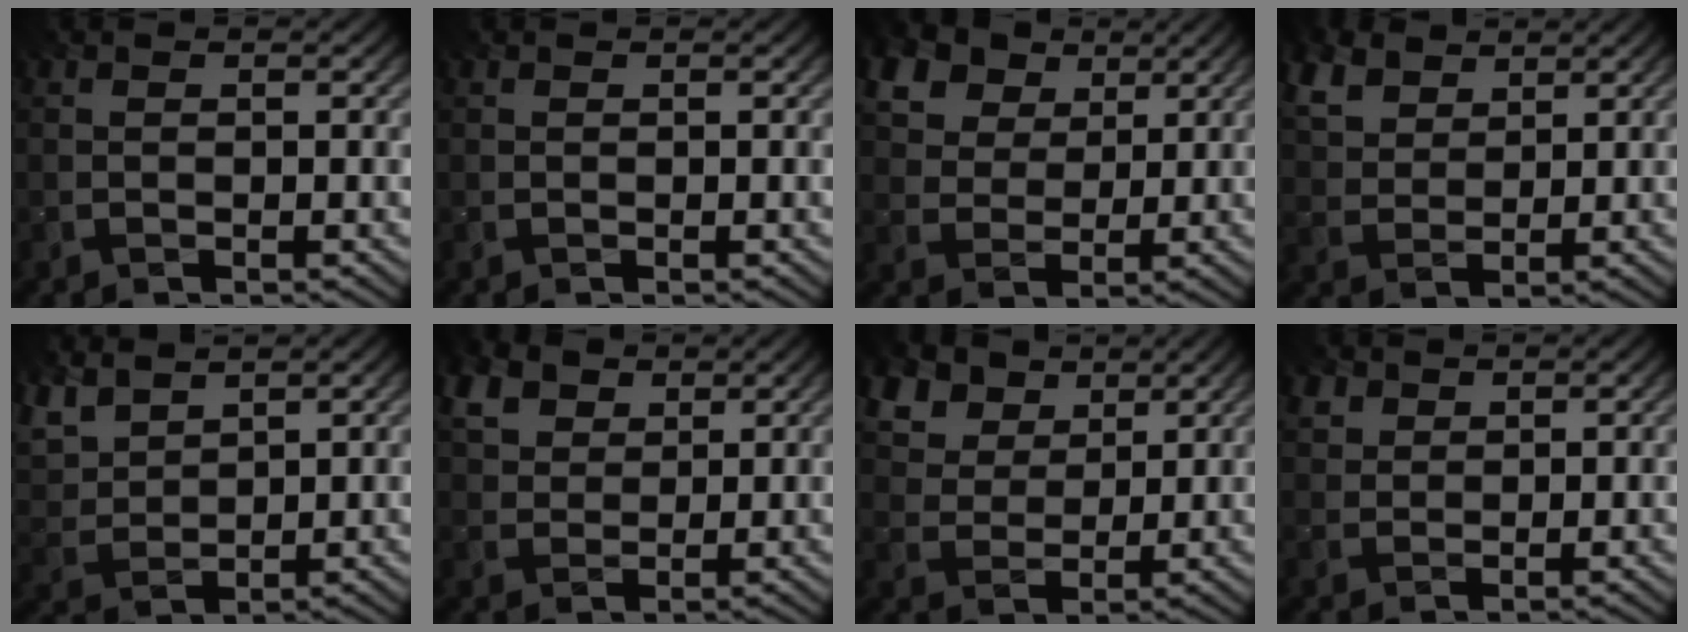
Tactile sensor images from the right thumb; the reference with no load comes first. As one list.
[{"total": 0.0}, {"total": 13.4, "force": [7.4, 9.0, 6.6], "torque": [-0.186, 0.018, 0.142]}, {"total": 6.4, "force": [3.9, 3.9, 3.3], "torque": [-0.098, 0.010, 0.074]}, {"total": 6.0, "force": [4.3, 2.8, 3.0], "torque": [-0.095, 0.009, 0.084]}, {"total": 5.4, "force": [2.7, 3.8, 2.8], "torque": [-0.075, 0.005, 0.051]}, {"total": 10.9, "force": [6.3, 7.1, 5.3], "torque": [-0.166, 0.003, 0.121]}, {"total": 2.6, "force": [1.6, 1.9, 0.9], "torque": [-0.028, -0.002, 0.039]}]